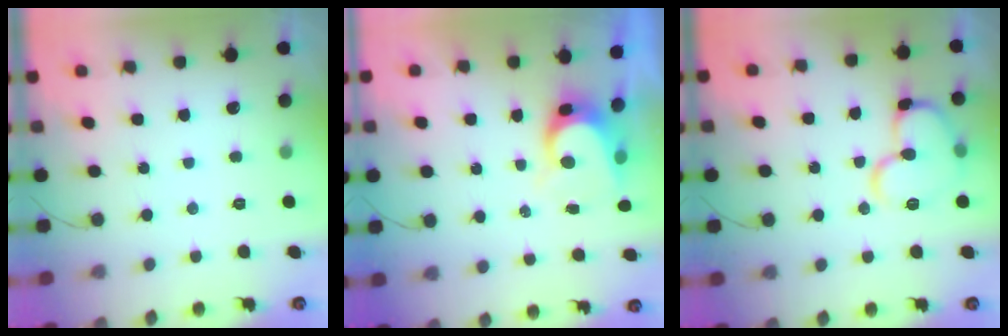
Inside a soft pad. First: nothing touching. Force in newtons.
{"total": 6.5, "press": 6.5, "slide": 0.6}
{"total": 13.7, "press": 13.6, "slide": 1.8}